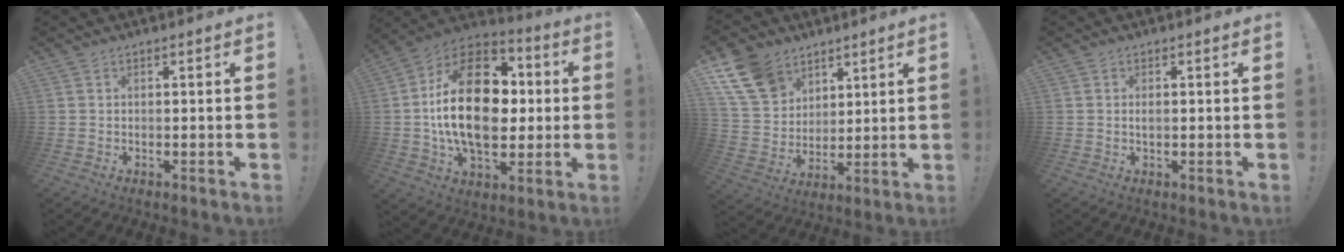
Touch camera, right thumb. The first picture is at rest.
{"total": 27.3, "force": [1.5, 17.1, 21.2], "torque": [-0.375, 0.012, 0.033]}
{"total": 15.5, "force": [9.0, 11.1, 6.1], "torque": [-0.116, -0.044, 0.181]}
{"total": 0.7, "force": [0.0, 0.2, 0.7], "torque": [-0.006, -0.002, -0.002]}